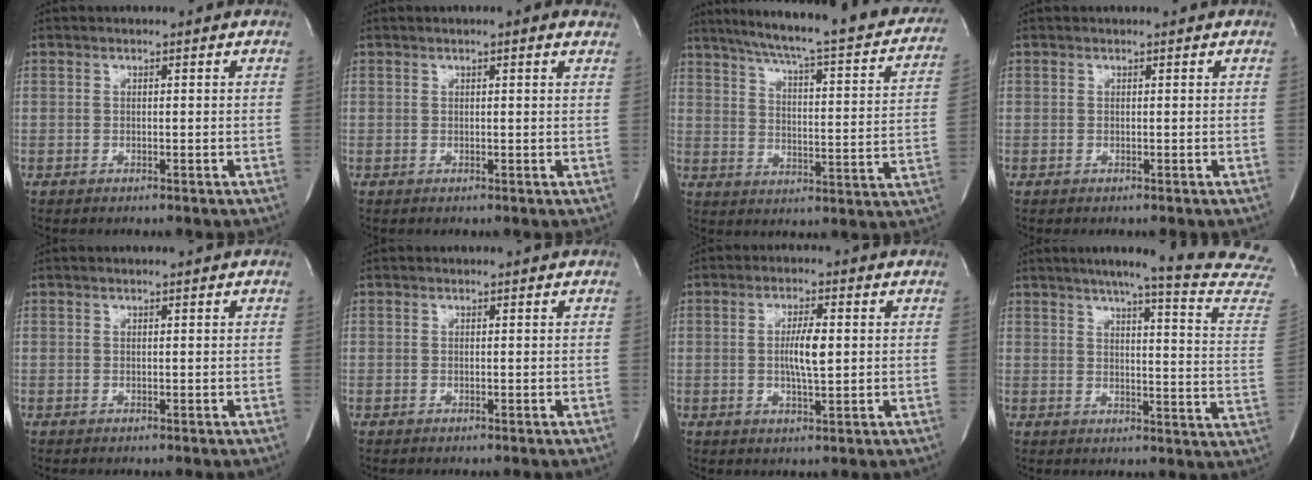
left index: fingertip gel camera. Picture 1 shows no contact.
{"total": 2.3, "force": [1.5, 0.4, 1.7], "torque": [-0.020, 0.013, 0.014]}
{"total": 27.4, "force": [23.0, 3.3, 14.6], "torque": [-0.215, -0.041, 0.279]}
{"total": 0.0}
{"total": 0.0}
{"total": 0.0}
{"total": 5.0, "force": [0.2, 0.8, 5.0], "torque": [-0.091, -0.001, 0.001]}
{"total": 20.9, "force": [18.5, -1.0, 9.7], "torque": [-0.129, -0.085, 0.209]}